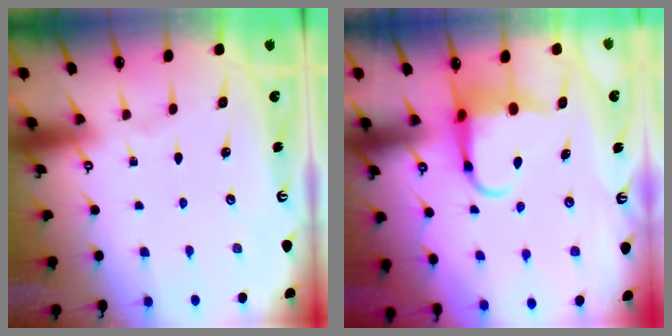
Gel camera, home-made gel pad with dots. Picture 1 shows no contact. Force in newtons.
{"total": 6.4, "press": 6.4, "slide": 0.8}